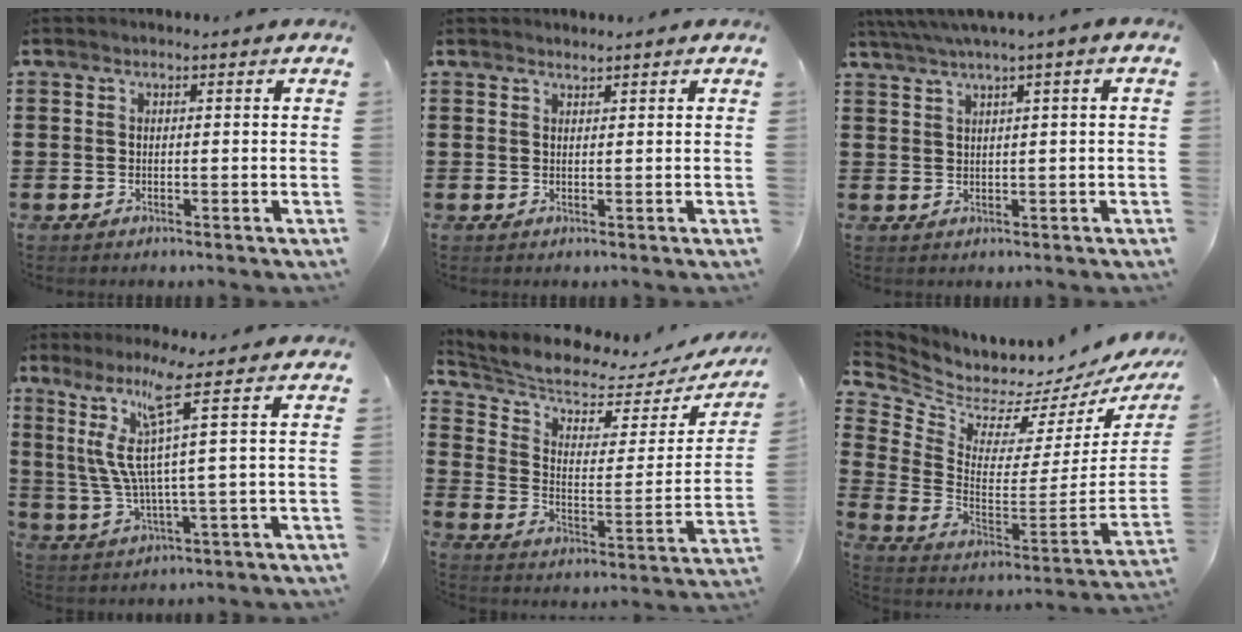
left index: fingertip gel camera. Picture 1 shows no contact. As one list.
[{"total": 0.9, "force": [0.9, 0.0, 0.0], "torque": [-0.001, -0.002, 0.019]}, {"total": 2.2, "force": [1.0, -0.4, 2.0], "torque": [-0.038, -0.003, 0.016]}, {"total": 9.1, "force": [3.9, -0.8, 8.2], "torque": [-0.192, -0.024, 0.056]}, {"total": 6.1, "force": [5.6, 1.3, 1.9], "torque": [-0.069, -0.042, 0.094]}, {"total": 3.0, "force": [2.6, 1.3, 0.4], "torque": [-0.039, -0.055, 0.037]}]